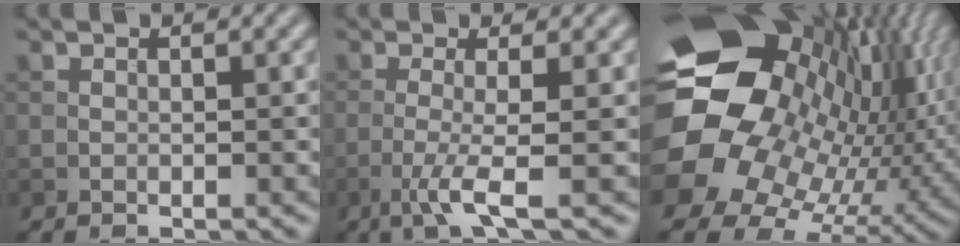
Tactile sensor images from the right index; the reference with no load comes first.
{"total": 3.9, "force": [-1.4, 0.6, 3.7], "torque": [-0.068, -0.004, -0.037]}
{"total": 21.1, "force": [2.5, 16.8, 12.7], "torque": [-0.232, -0.007, 0.034]}